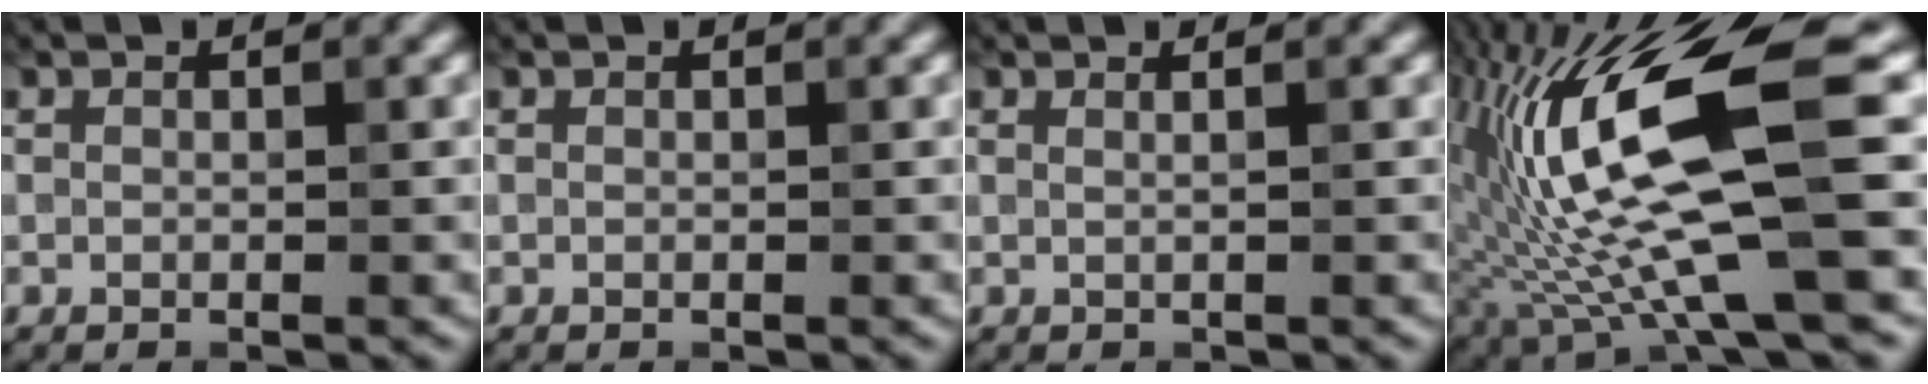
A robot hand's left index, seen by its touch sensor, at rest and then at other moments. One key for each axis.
{"total": 0.0}
{"total": 2.0, "fx": 0.9, "fy": 1.1, "fz": 1.4, "tx": 0.002, "ty": 0.011, "tz": -0.016}
{"total": 14.8, "fx": -0.7, "fy": 3.7, "fz": 14.3, "tx": -0.271, "ty": 0.010, "tz": -0.005}